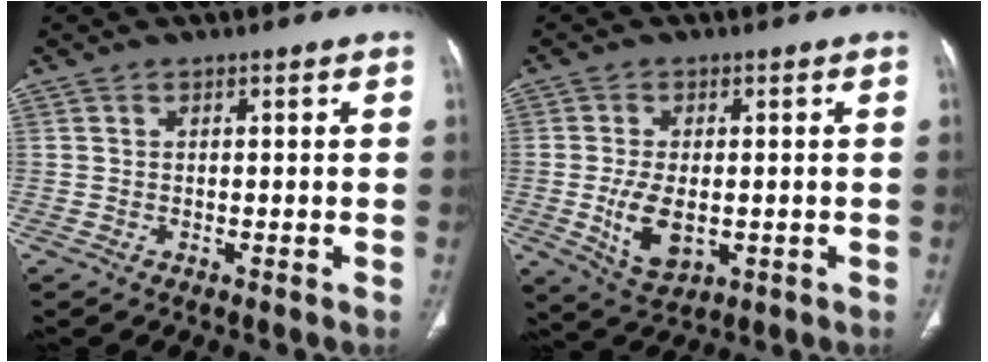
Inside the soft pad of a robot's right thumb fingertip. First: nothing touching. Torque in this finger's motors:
{"motor_torque": [-0.26, 0.62, 0.42, 0.41, 0.23]}